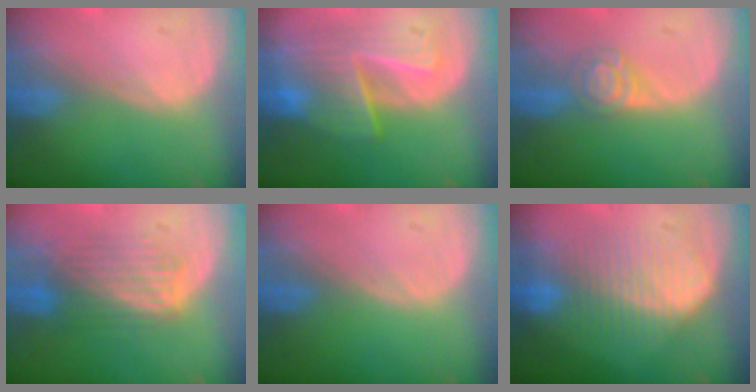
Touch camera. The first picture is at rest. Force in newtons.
{"total": 7.7, "press": 7.6, "slide": 1.4}
{"total": 4.3, "press": 3.9, "slide": 1.7}
{"total": 6.0, "press": 6.0, "slide": 0.7}
{"total": 0.0}
{"total": 7.8, "press": 7.8, "slide": 0.1}